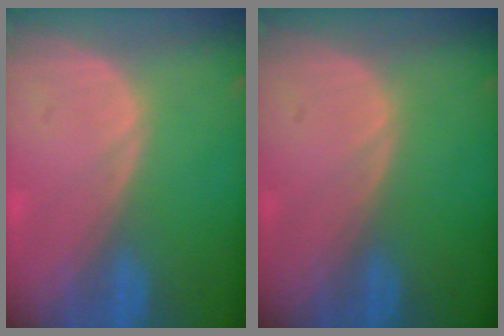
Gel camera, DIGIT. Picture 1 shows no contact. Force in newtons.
{"total": 0.0}